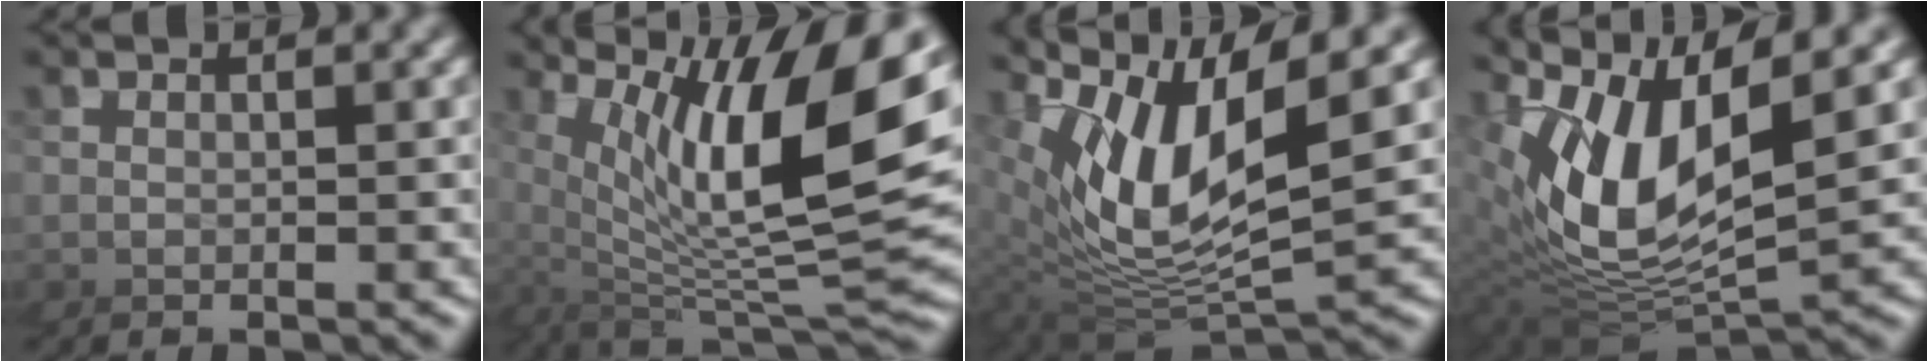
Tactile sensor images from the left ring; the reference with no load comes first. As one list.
[{"total": 9.8, "force": [4.0, 2.4, 8.6], "torque": [-0.140, 0.028, 0.056]}, {"total": 6.4, "force": [2.5, 3.9, 4.4], "torque": [-0.129, 0.022, 0.025]}, {"total": 5.7, "force": [1.7, 3.7, 4.0], "torque": [-0.125, 0.015, 0.017]}]